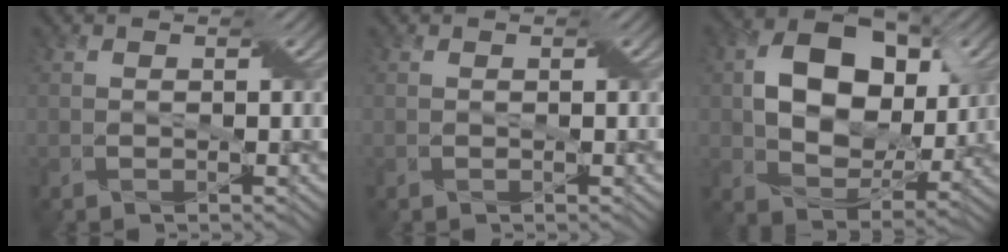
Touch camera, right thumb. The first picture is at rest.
{"total": 0.0}
{"total": 11.2, "force": [2.5, 7.8, 7.6], "torque": [-0.145, 0.007, 0.037]}